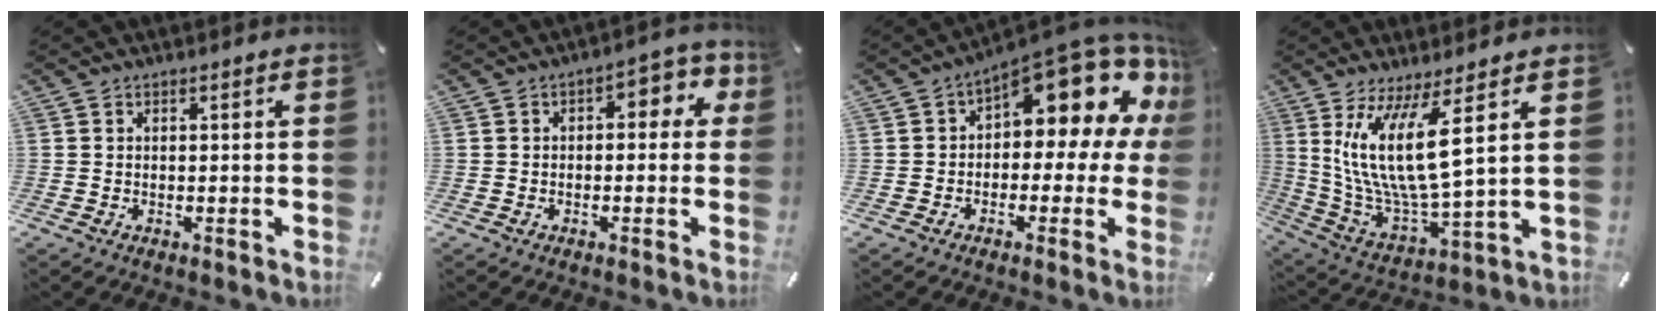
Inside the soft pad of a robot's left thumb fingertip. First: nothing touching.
{"total": 5.2, "force": [0.2, 3.1, 4.2], "torque": [-0.051, 0.004, -0.007]}
{"total": 14.2, "force": [8.9, 5.8, 9.4], "torque": [-0.126, -0.083, 0.147]}
{"total": 16.7, "force": [6.1, 4.1, 15.0], "torque": [-0.337, -0.037, 0.093]}